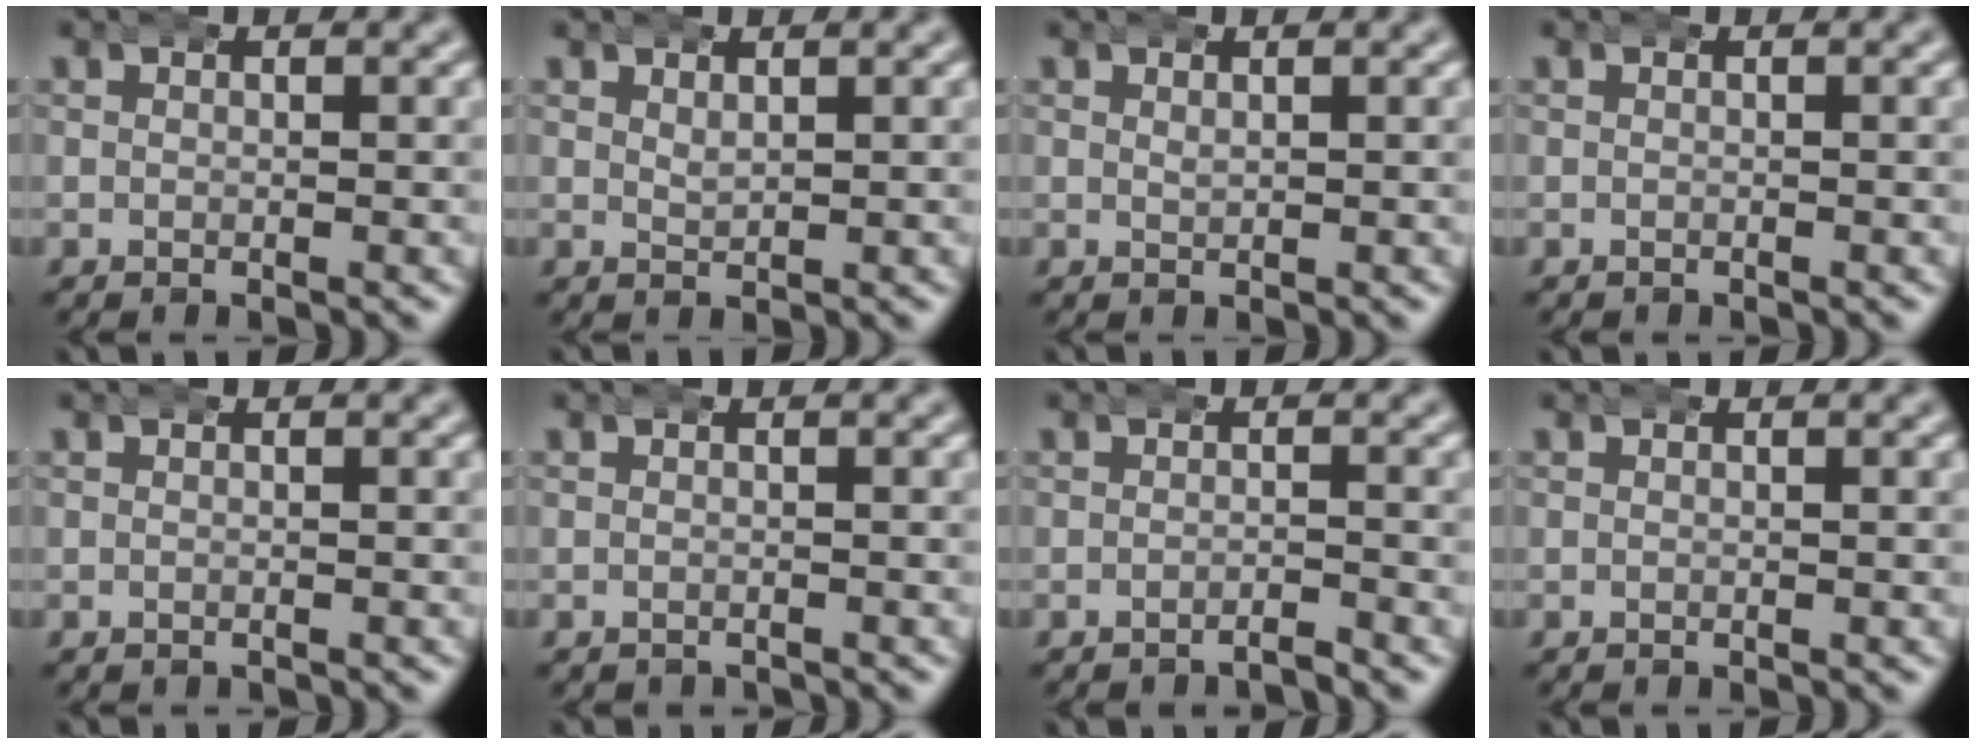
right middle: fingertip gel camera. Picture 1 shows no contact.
{"total": 1.1, "force": [0.8, 0.5, 0.5], "torque": [-0.010, -0.003, 0.017]}
{"total": 0.7, "force": [0.4, 0.4, 0.4], "torque": [-0.004, 0.000, 0.008]}
{"total": 0.0}
{"total": 0.6, "force": [-0.5, 0.2, 0.0], "torque": [-0.004, -0.005, -0.004]}
{"total": 1.1, "force": [-1.1, 0.2, -0.1], "torque": [-0.001, -0.006, -0.012]}
{"total": 0.9, "force": [-0.9, 0.0, 0.1], "torque": [0.006, 0.004, -0.022]}
{"total": 0.0}